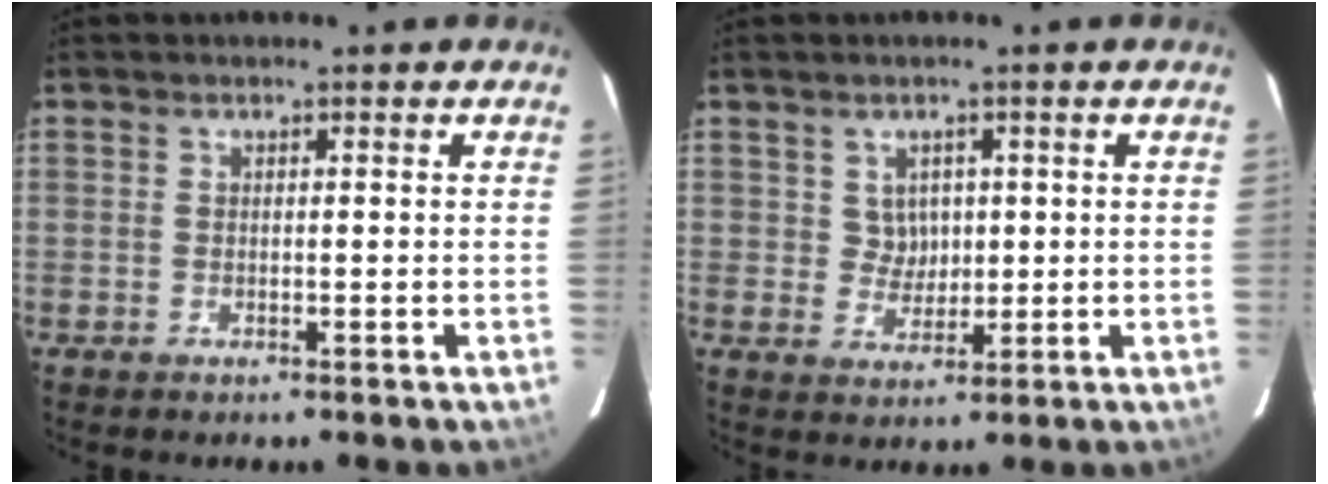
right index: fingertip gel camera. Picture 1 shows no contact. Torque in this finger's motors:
{"motor_torque": [-0.06, 0.02, -0.04, -0.01]}